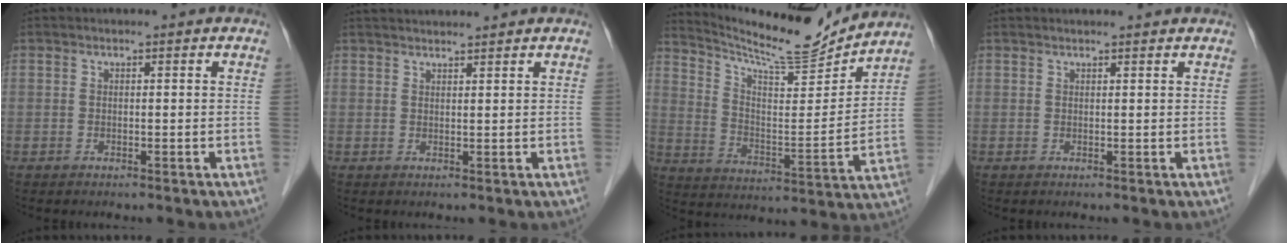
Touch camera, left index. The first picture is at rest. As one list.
[{"total": 5.4, "force": [5.1, 0.0, 1.6], "torque": [-0.021, 0.030, 0.078]}, {"total": 15.4, "force": [14.8, 0.4, 4.1], "torque": [-0.084, -0.023, 0.239]}, {"total": 3.1, "force": [3.0, 0.2, 0.7], "torque": [-0.011, 0.018, 0.037]}]